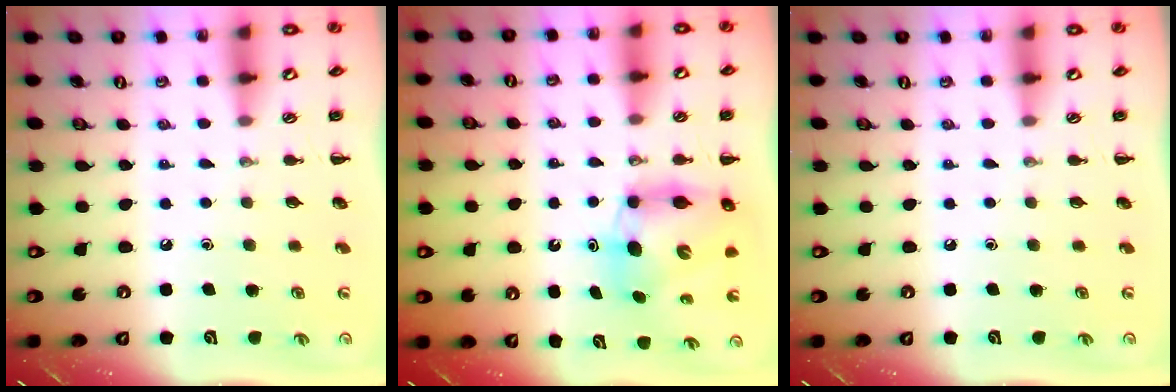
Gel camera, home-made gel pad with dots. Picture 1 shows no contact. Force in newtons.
{"total": 7.1, "press": 6.8, "slide": 2.0}
{"total": 0.0}